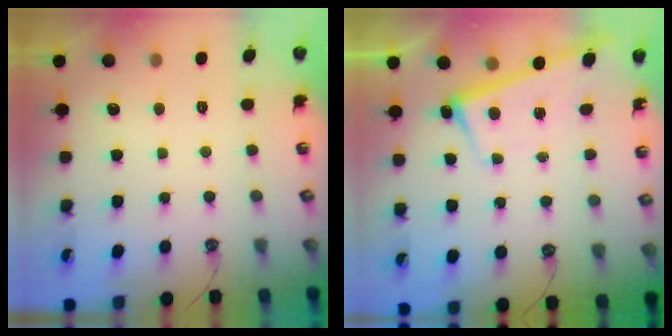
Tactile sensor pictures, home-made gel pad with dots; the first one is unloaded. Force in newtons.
{"total": 2.7, "press": 2.6, "slide": 0.5}